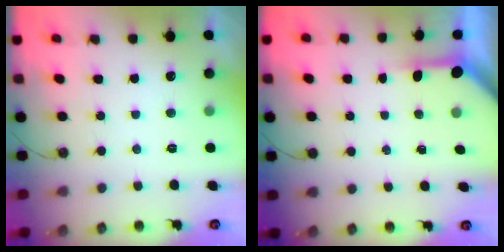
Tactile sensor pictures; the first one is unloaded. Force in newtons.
{"total": 3.2, "press": 3.2, "slide": 0.4}